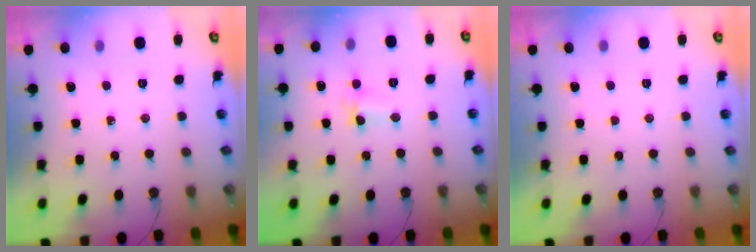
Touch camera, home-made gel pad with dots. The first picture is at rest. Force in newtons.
{"total": 2.1, "press": 2.0, "slide": 0.5}
{"total": 0.0}